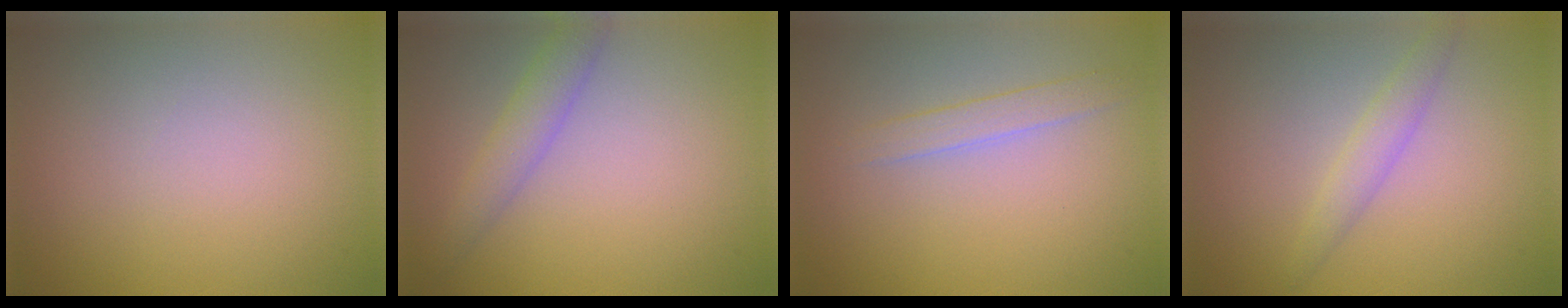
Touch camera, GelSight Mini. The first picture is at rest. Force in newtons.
{"total": 2.3, "press": 2.3, "slide": 0.0}
{"total": 1.5, "press": 1.5, "slide": 0.0}
{"total": 1.8, "press": 1.8, "slide": 0.1}